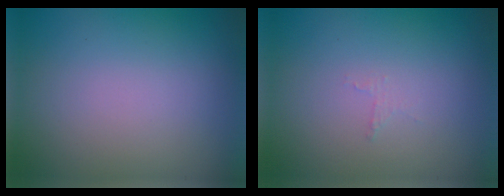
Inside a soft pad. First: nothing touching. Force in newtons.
{"total": 0.7, "press": 0.6, "slide": 0.2}